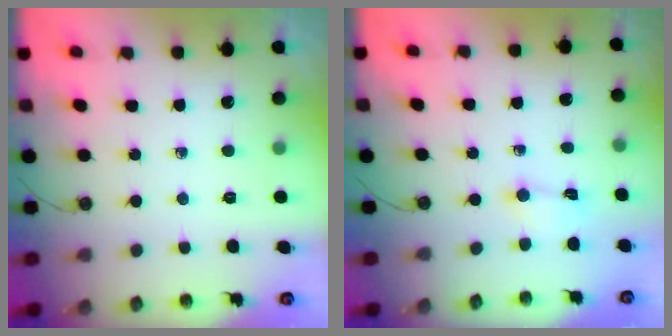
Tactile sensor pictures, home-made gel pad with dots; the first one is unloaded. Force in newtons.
{"total": 1.2, "press": 1.0, "slide": 0.6}